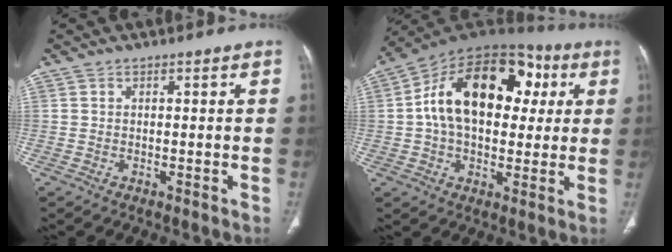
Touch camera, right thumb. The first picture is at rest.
{"total": 22.9, "force": [4.1, 14.5, 17.3], "torque": [-0.258, 0.029, 0.055]}